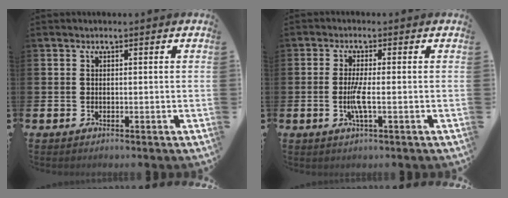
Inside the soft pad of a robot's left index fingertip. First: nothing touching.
{"total": 3.1, "force": [-0.5, 0.2, 3.0], "torque": [-0.059, -0.003, -0.010]}